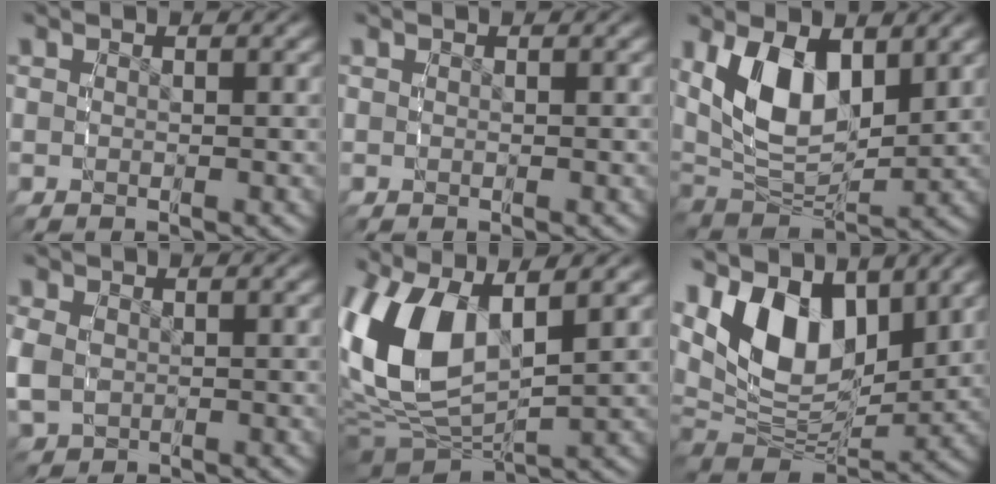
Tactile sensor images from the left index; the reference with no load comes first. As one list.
[{"total": 0.0}, {"total": 8.6, "force": [2.1, 5.5, 6.2], "torque": [-0.135, -0.017, 0.047]}, {"total": 3.3, "force": [-0.5, 2.8, 1.8], "torque": [-0.058, -0.017, 0.006]}, {"total": 10.9, "force": [1.2, 6.8, 8.3], "torque": [-0.203, -0.019, 0.036]}, {"total": 11.5, "force": [2.9, 7.8, 8.0], "torque": [-0.163, -0.017, 0.055]}]